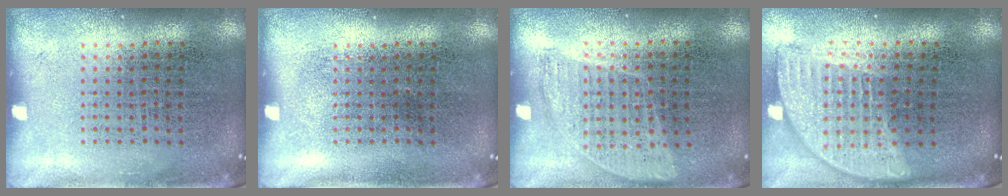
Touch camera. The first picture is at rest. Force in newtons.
{"total": 0.0}
{"total": 0.9, "press": 0.8, "slide": 0.4}
{"total": 1.9, "press": 1.5, "slide": 1.1}